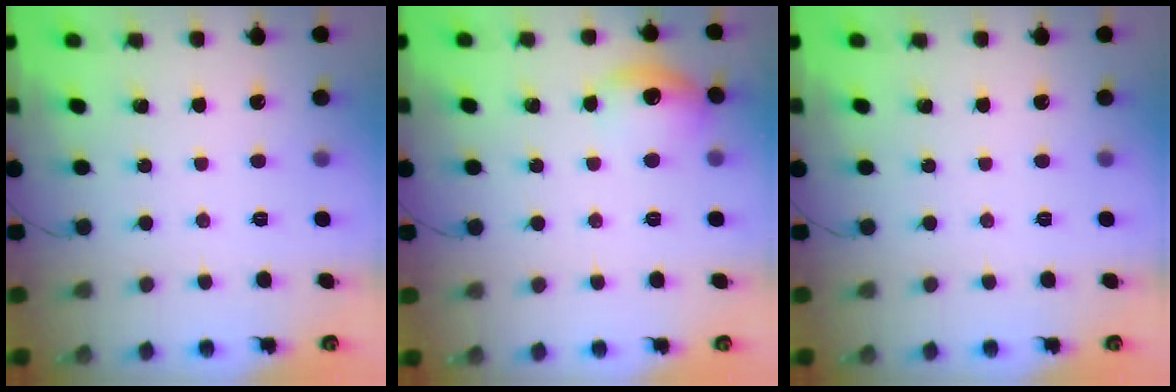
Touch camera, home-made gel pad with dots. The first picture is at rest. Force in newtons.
{"total": 10.2, "press": 10.2, "slide": 1.1}
{"total": 0.0}